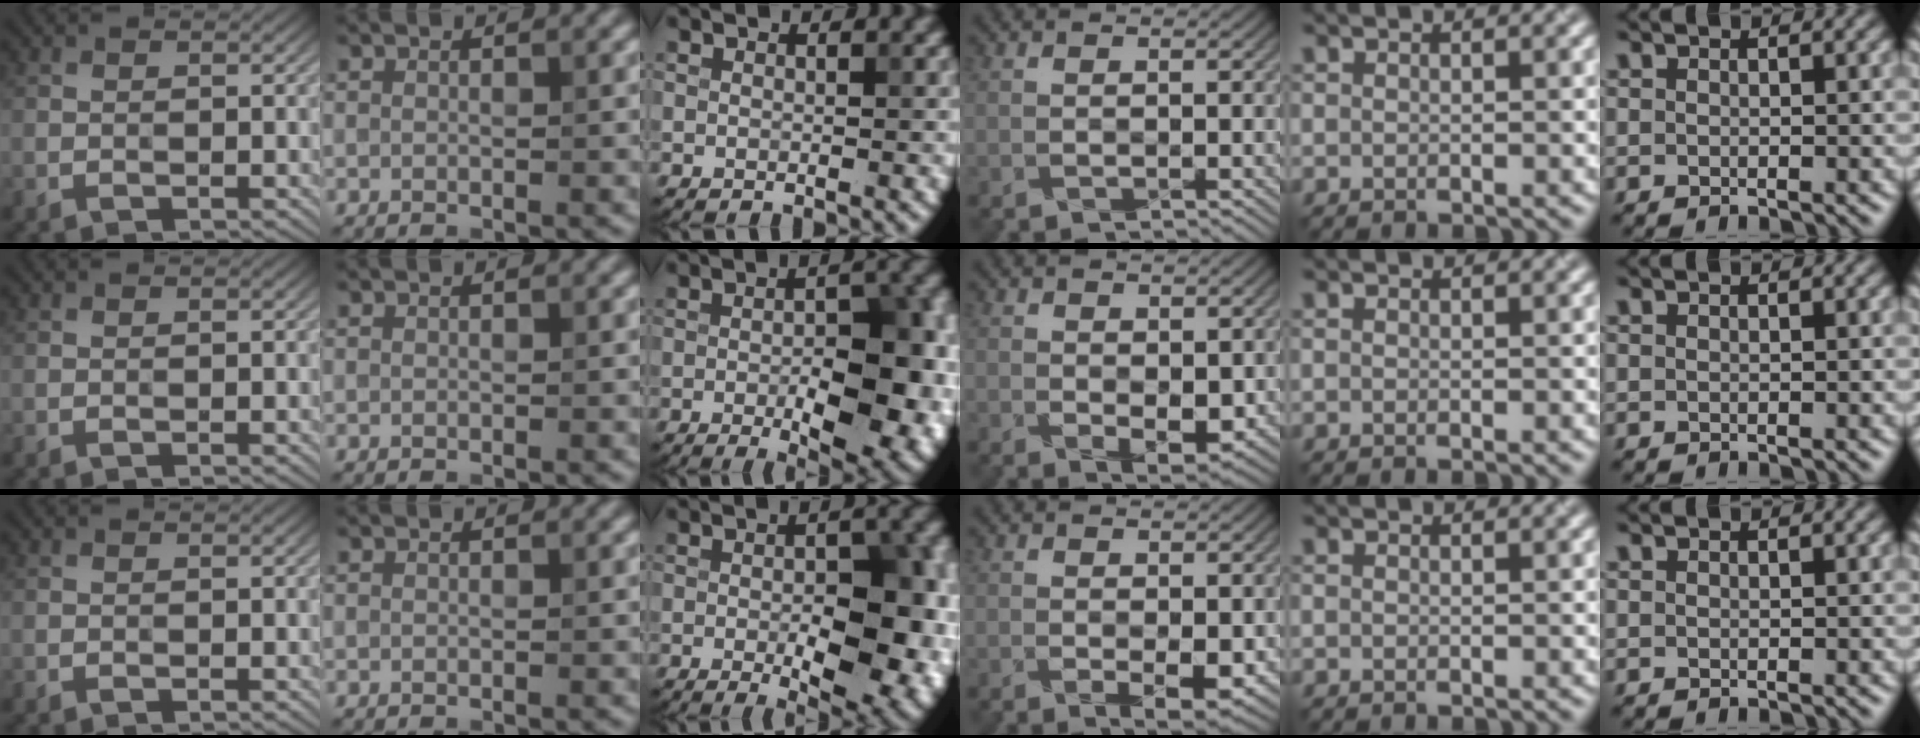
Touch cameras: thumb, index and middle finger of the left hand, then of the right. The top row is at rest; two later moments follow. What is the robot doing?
{"motion": "wrap", "object": "arm wrap"}